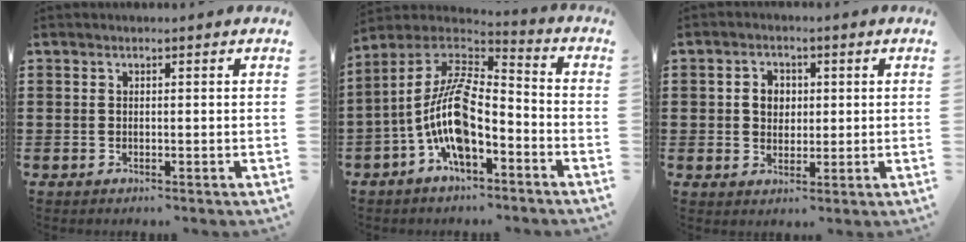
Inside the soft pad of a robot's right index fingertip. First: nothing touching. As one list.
[{"total": 12.1, "force": [-3.8, 4.6, 10.5], "torque": [-0.259, -0.026, -0.090]}, {"total": 3.3, "force": [0.4, 2.8, 1.7], "torque": [-0.043, 0.013, 0.003]}]